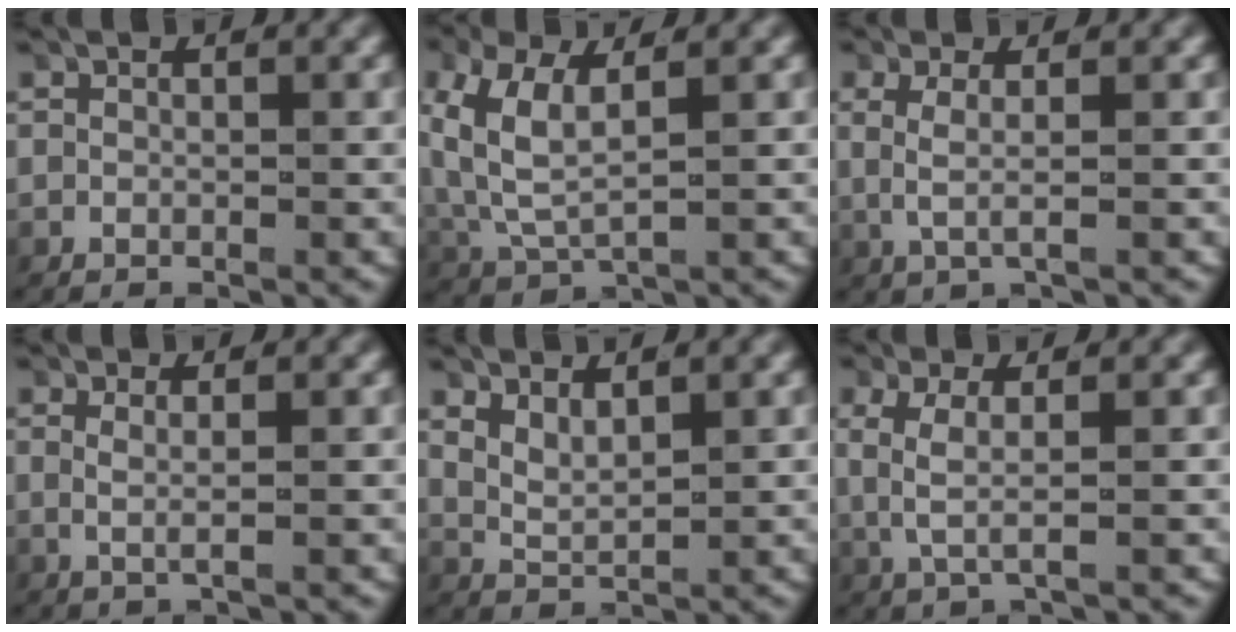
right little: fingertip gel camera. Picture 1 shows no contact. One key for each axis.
{"total": 5.1, "fx": 1.0, "fy": 3.2, "fz": 3.9, "tx": -0.112, "ty": -0.019, "tz": 0.037}
{"total": 2.4, "fx": 0.4, "fy": 0.3, "fz": 2.4, "tx": -0.061, "ty": -0.004, "tz": 0.014}
{"total": 1.6, "fx": 0.3, "fy": -0.1, "fz": 1.5, "tx": -0.041, "ty": -0.010, "tz": 0.013}
{"total": 2.5, "fx": 1.4, "fy": 1.3, "fz": 1.6, "tx": -0.042, "ty": -0.008, "tz": 0.029}
{"total": 2.7, "fx": 0.5, "fy": 0.6, "fz": 2.6, "tx": -0.068, "ty": -0.005, "tz": 0.018}